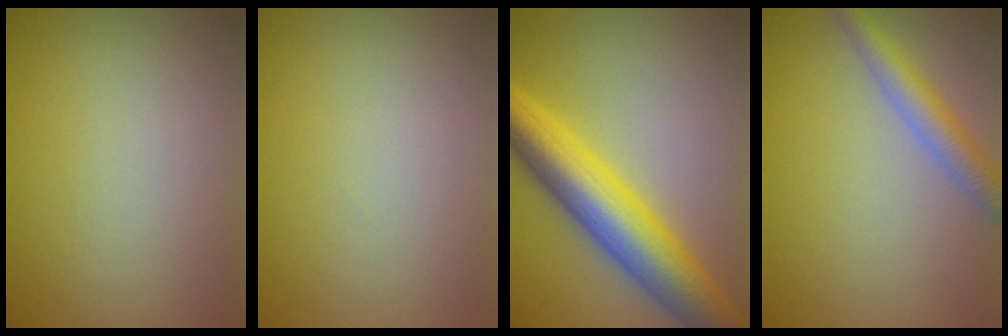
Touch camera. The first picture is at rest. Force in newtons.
{"total": 0.0}
{"total": 9.2, "press": 9.2, "slide": 0.2}
{"total": 3.2, "press": 3.2, "slide": 0.1}